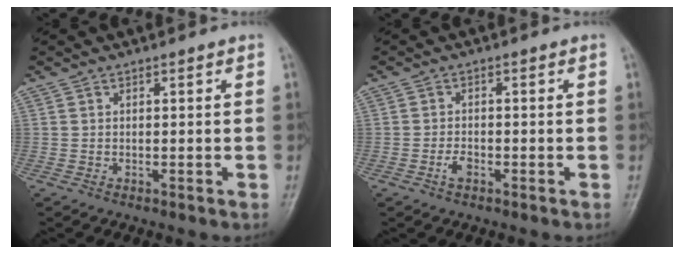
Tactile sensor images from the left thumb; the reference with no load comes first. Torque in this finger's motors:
{"motor_torque": [0.00, 0.06, 0.24, 0.14, 0.01]}